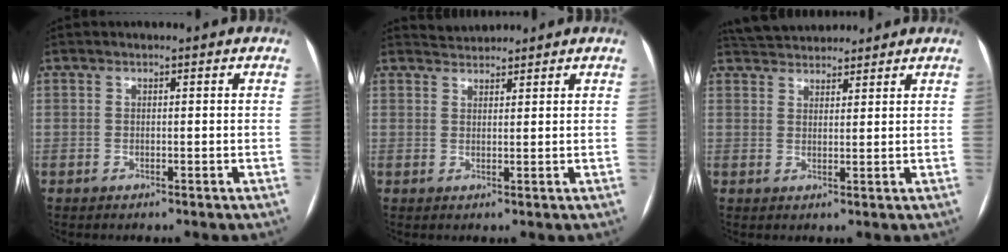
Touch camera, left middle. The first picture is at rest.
{"total": 2.1, "force": [2.0, 0.1, -0.4], "torque": [-0.001, 0.011, 0.040]}
{"total": 7.3, "force": [6.8, 1.8, 1.6], "torque": [-0.030, 0.029, 0.111]}